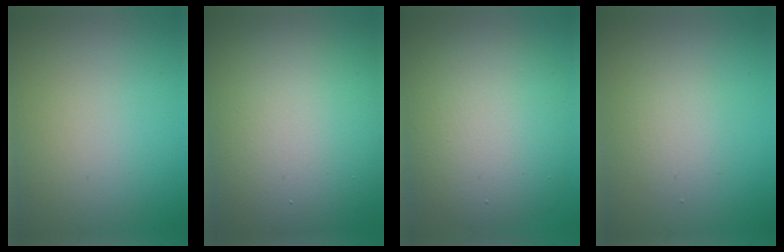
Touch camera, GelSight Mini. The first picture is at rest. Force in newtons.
{"total": 18.0, "press": 17.9, "slide": 1.0}
{"total": 9.8, "press": 9.8, "slide": 0.7}
{"total": 1.7, "press": 1.7, "slide": 0.0}